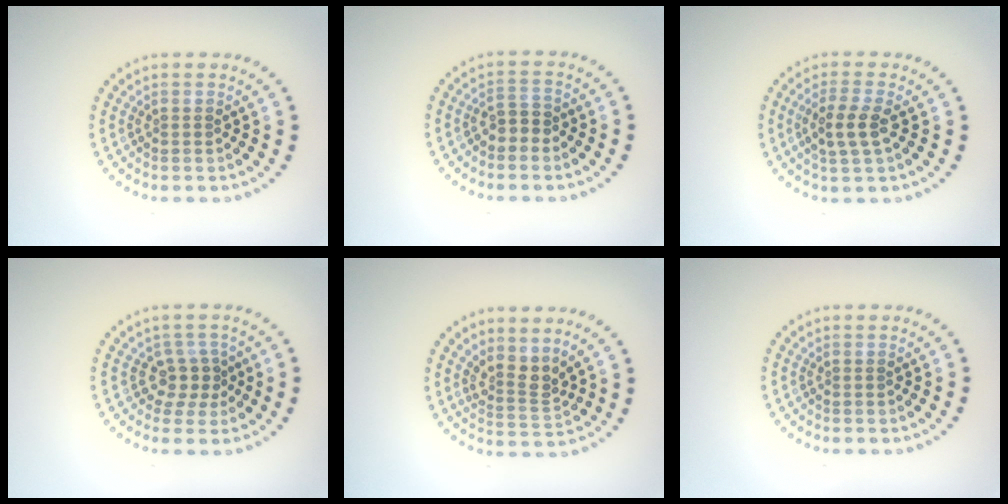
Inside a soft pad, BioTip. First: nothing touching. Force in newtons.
{"total": 1.8, "press": 1.6, "slide": 0.8}
{"total": 2.8, "press": 2.6, "slide": 1.0}
{"total": 2.5, "press": 1.8, "slide": 1.8}
{"total": 2.8, "press": 2.0, "slide": 2.0}
{"total": 0.0}